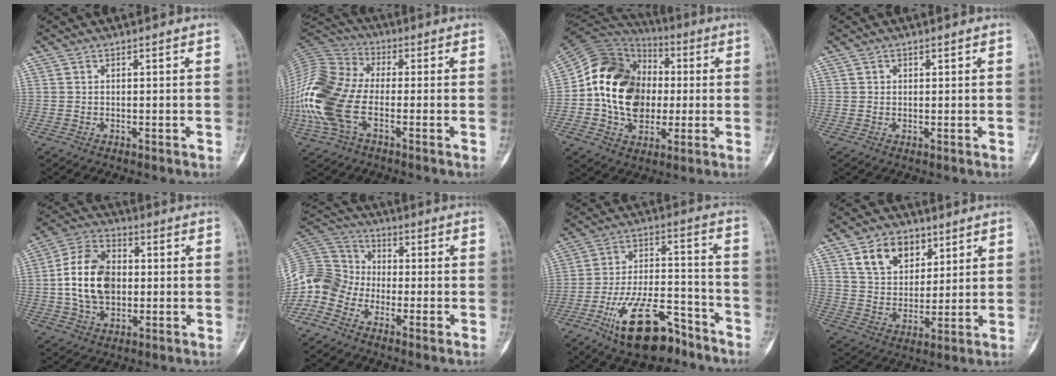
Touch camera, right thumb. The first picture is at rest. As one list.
[{"total": 19.5, "force": [-4.0, 11.2, 15.4], "torque": [-0.360, 0.014, -0.084]}, {"total": 20.3, "force": [-0.5, 15.0, 13.6], "torque": [-0.218, 0.025, -0.011]}, {"total": 0.7, "force": [0.3, 0.7, 0.2], "torque": [0.006, 0.000, 0.002]}, {"total": 14.0, "force": [-0.1, 9.5, 10.3], "torque": [-0.172, 0.019, -0.003]}, {"total": 11.4, "force": [-6.0, 8.1, 5.2], "torque": [-0.103, 0.056, -0.134]}, {"total": 17.1, "force": [-10.6, 7.3, 11.3], "torque": [-0.182, 0.076, -0.177]}, {"total": 10.8, "force": [5.6, 7.4, 5.5], "torque": [-0.061, -0.027, 0.102]}]